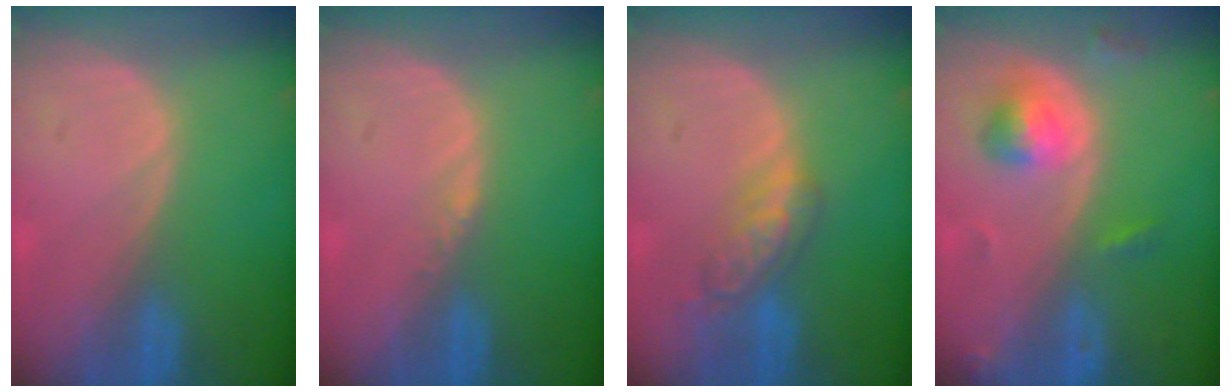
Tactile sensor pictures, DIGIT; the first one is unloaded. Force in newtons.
{"total": 0.8, "press": 0.6, "slide": 0.4}
{"total": 5.7, "press": 4.9, "slide": 2.9}
{"total": 4.7, "press": 4.7, "slide": 0.4}